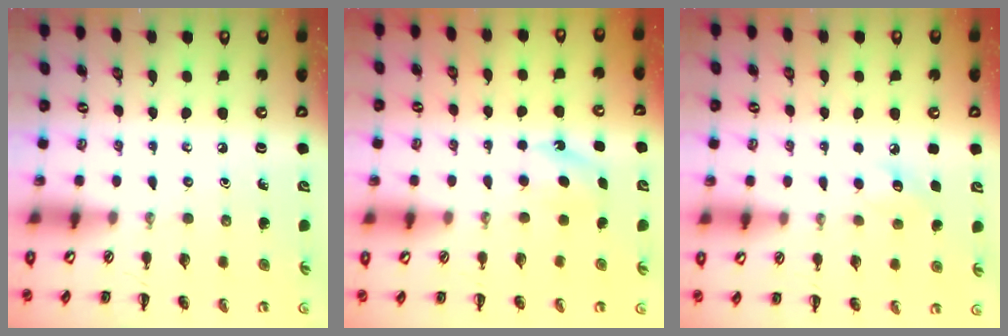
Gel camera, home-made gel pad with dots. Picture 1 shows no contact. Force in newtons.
{"total": 5.3, "press": 5.0, "slide": 1.5}
{"total": 7.5, "press": 7.3, "slide": 1.5}